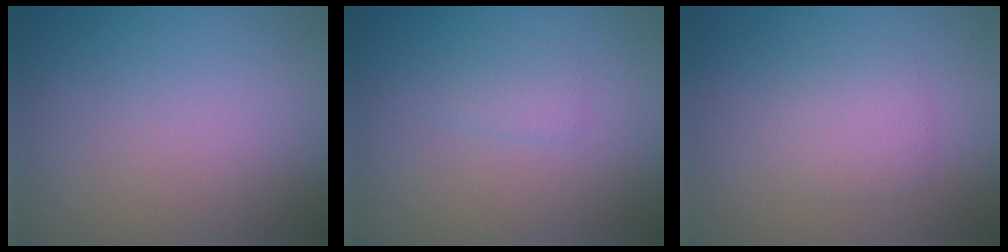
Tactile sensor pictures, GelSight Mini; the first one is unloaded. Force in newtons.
{"total": 1.1, "press": 1.1, "slide": 0.0}
{"total": 2.3, "press": 2.3, "slide": 0.1}